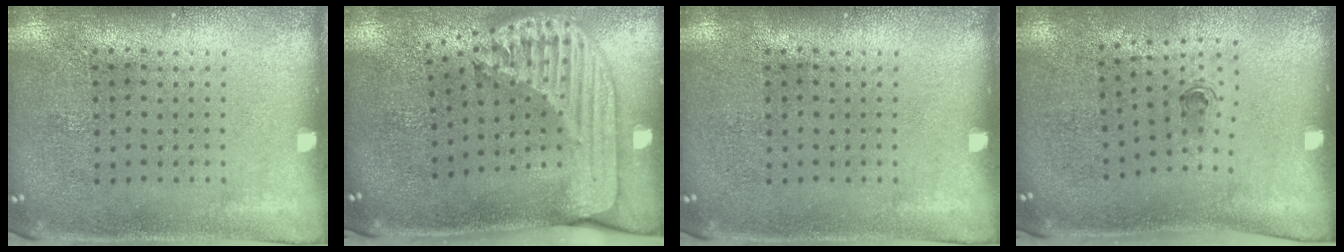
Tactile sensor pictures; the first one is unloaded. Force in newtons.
{"total": 2.6, "press": 1.9, "slide": 1.8}
{"total": 0.0}
{"total": 0.6, "press": 0.3, "slide": 0.5}